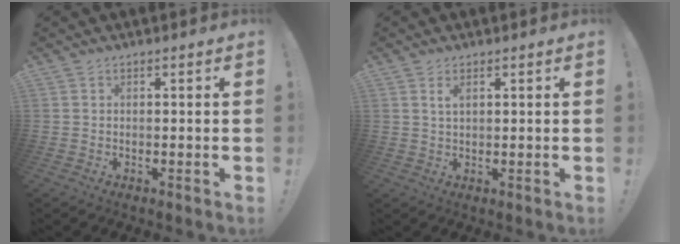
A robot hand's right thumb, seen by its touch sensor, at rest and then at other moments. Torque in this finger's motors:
{"motor_torque": [-0.07, 0.03, 0.05, -0.05, 0.12]}